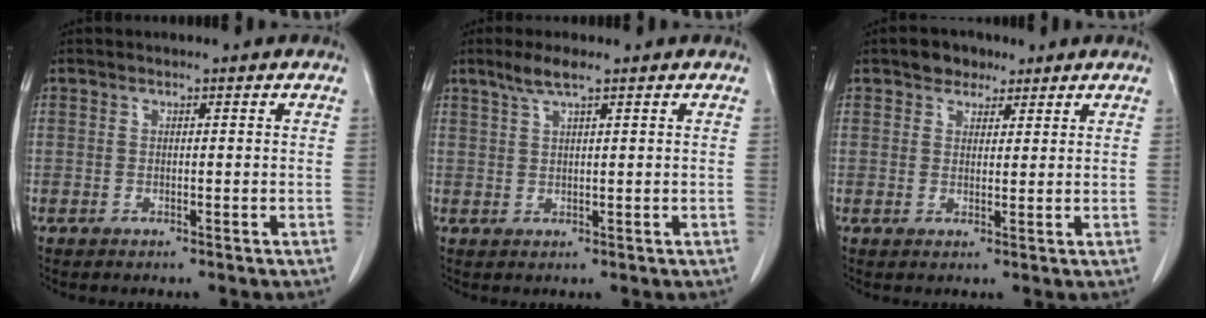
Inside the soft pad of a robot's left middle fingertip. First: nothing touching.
{"total": 3.3, "force": [2.2, 0.0, 2.3], "torque": [-0.058, 0.004, 0.048]}
{"total": 3.3, "force": [2.3, 2.2, 1.0], "torque": [-0.017, 0.007, 0.037]}